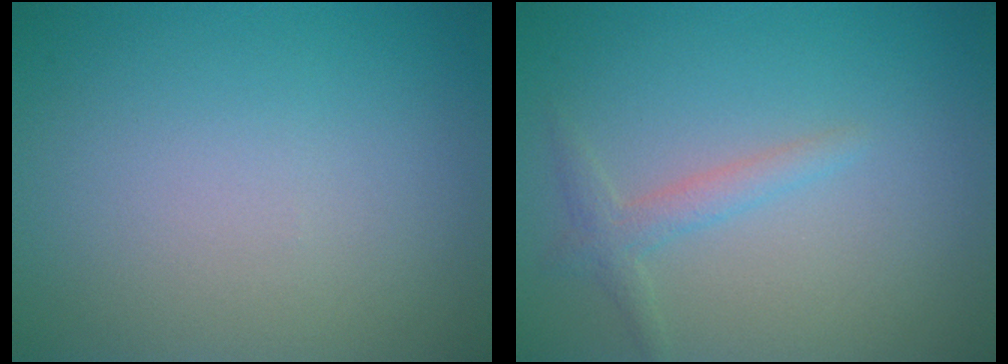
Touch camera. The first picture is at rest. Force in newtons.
{"total": 1.7, "press": 1.7, "slide": 0.1}